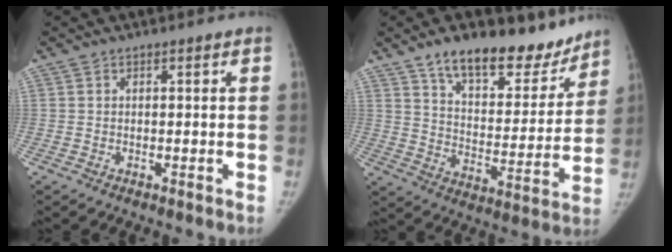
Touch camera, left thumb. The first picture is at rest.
{"total": 18.8, "force": [14.1, 8.5, 9.0], "torque": [-0.080, -0.080, 0.221]}